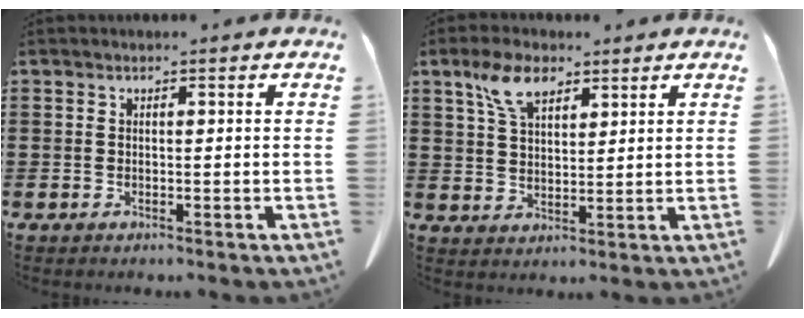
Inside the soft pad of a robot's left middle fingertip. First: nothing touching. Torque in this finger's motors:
{"motor_torque": [0.49, 0.40, 0.55, 0.12]}